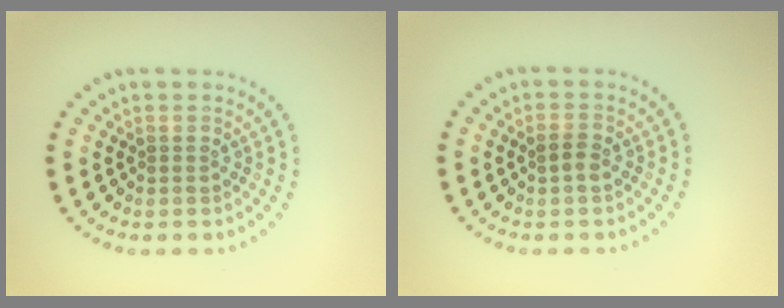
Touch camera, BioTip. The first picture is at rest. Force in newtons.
{"total": 1.2, "press": 1.2, "slide": 0.3}